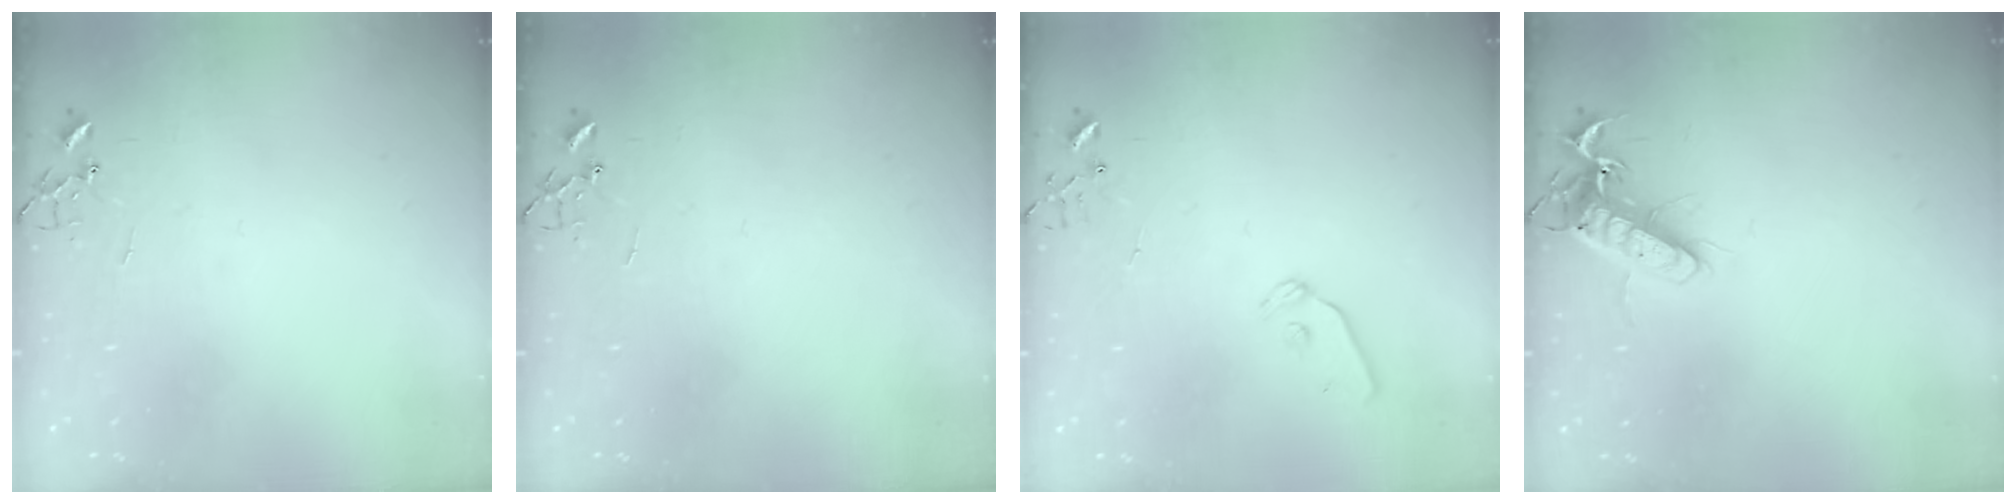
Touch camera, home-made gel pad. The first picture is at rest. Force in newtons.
{"total": 0.0}
{"total": 8.7, "press": 8.7, "slide": 0.9}
{"total": 13.2, "press": 13.2, "slide": 1.3}